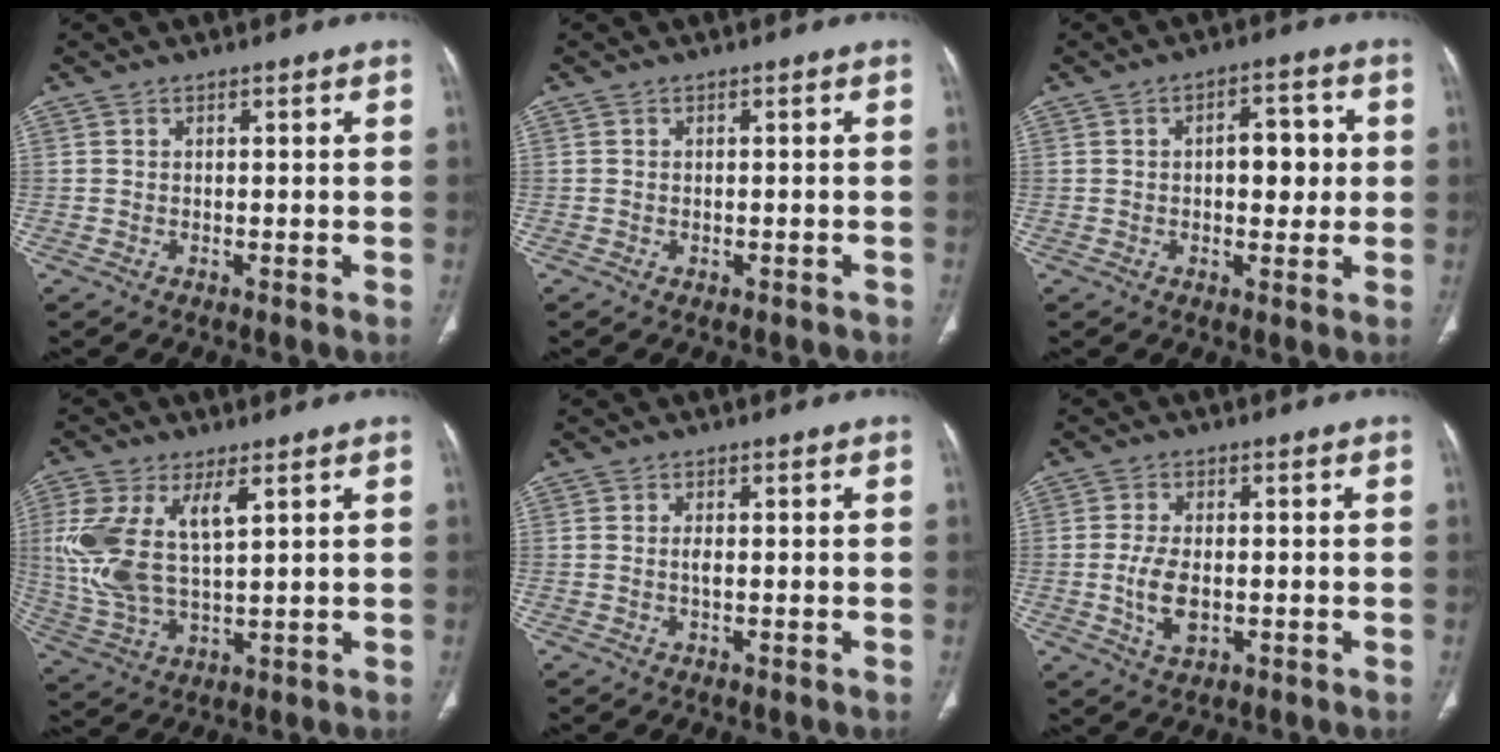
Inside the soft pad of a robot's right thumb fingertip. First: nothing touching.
{"total": 1.1, "force": [-0.7, 0.8, 0.4], "torque": [-0.007, 0.009, -0.005]}
{"total": 7.0, "force": [0.6, 3.8, 5.9], "torque": [-0.061, 0.012, 0.005]}
{"total": 13.8, "force": [4.1, 6.4, 11.6], "torque": [-0.261, -0.007, 0.093]}
{"total": 1.1, "force": [0.0, 0.4, 1.0], "torque": [-0.023, -0.001, 0.001]}
{"total": 6.2, "force": [-0.9, 3.5, 5.0], "torque": [-0.099, -0.004, -0.011]}